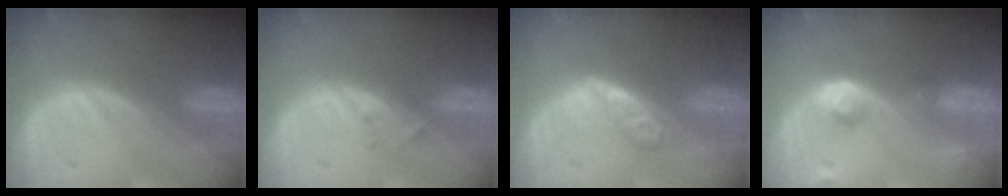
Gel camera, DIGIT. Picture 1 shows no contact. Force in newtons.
{"total": 1.3, "press": 1.1, "slide": 0.8}
{"total": 4.8, "press": 4.2, "slide": 2.3}
{"total": 4.2, "press": 4.1, "slide": 1.0}